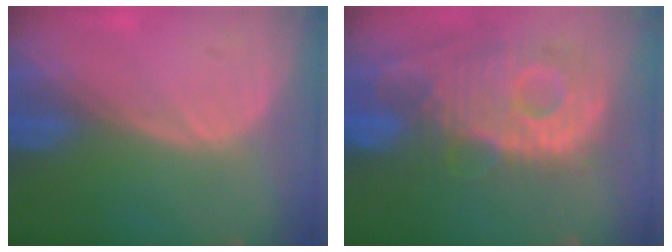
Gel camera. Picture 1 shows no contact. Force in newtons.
{"total": 13.0, "press": 11.3, "slide": 6.4}